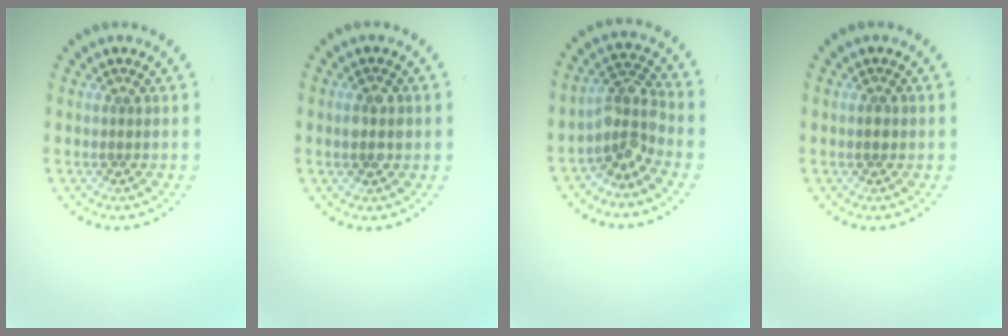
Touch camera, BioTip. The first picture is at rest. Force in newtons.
{"total": 2.1, "press": 2.1, "slide": 0.4}
{"total": 3.2, "press": 2.3, "slide": 2.2}
{"total": 1.0, "press": 1.0, "slide": 0.1}